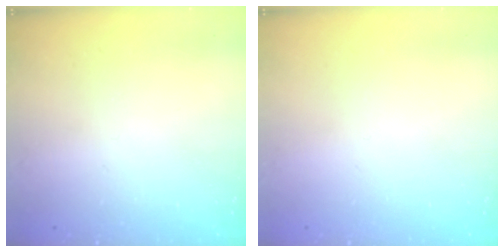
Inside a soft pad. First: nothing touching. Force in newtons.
{"total": 0.0}